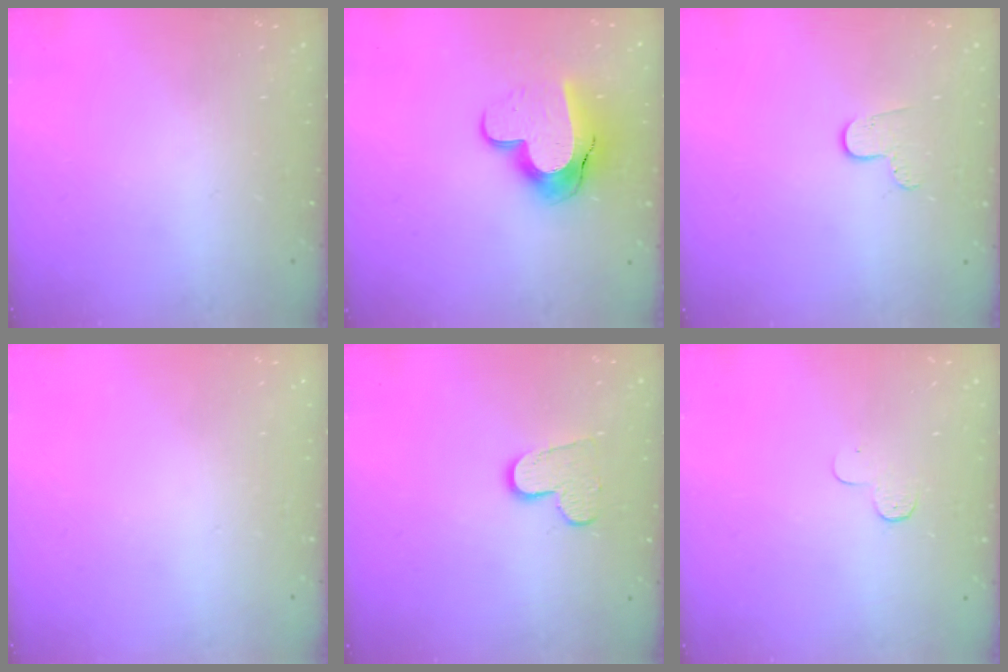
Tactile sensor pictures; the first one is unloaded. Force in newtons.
{"total": 13.7, "press": 13.6, "slide": 1.0}
{"total": 6.0, "press": 6.0, "slide": 0.5}
{"total": 0.0}
{"total": 8.3, "press": 8.2, "slide": 0.5}
{"total": 3.9, "press": 3.9, "slide": 0.4}